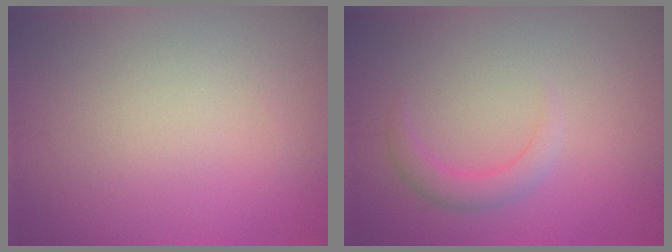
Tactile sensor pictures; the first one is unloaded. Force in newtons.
{"total": 2.0, "press": 2.0, "slide": 0.1}